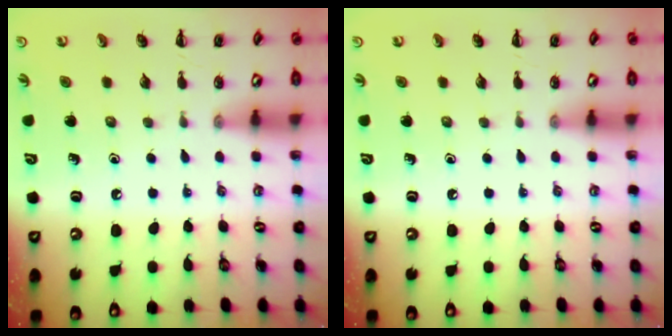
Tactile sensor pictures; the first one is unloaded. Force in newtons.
{"total": 0.0}